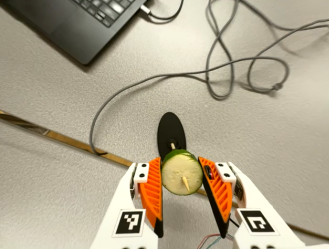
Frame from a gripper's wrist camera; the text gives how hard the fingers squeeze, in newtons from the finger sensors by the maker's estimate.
{"total": 8.4, "left": 8.5, "right": 8.4}